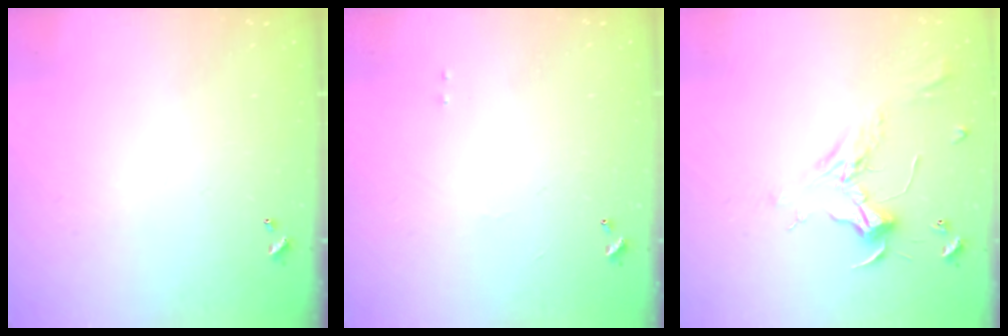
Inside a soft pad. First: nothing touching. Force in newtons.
{"total": 0.9, "press": 0.8, "slide": 0.5}
{"total": 2.3, "press": 2.2, "slide": 0.7}